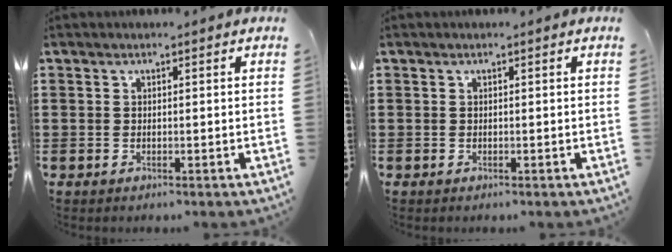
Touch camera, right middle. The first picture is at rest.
{"total": 0.0}